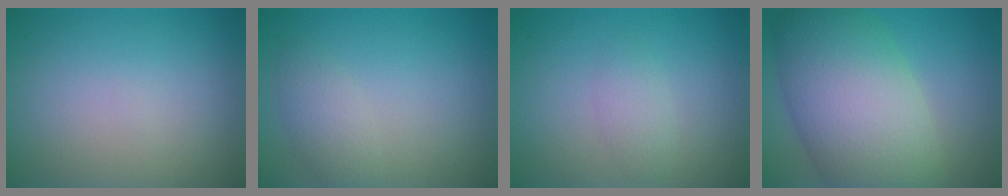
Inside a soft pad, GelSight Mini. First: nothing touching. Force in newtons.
{"total": 1.9, "press": 1.9, "slide": 0.1}
{"total": 1.4, "press": 1.4, "slide": 0.1}
{"total": 12.1, "press": 12.1, "slide": 0.5}